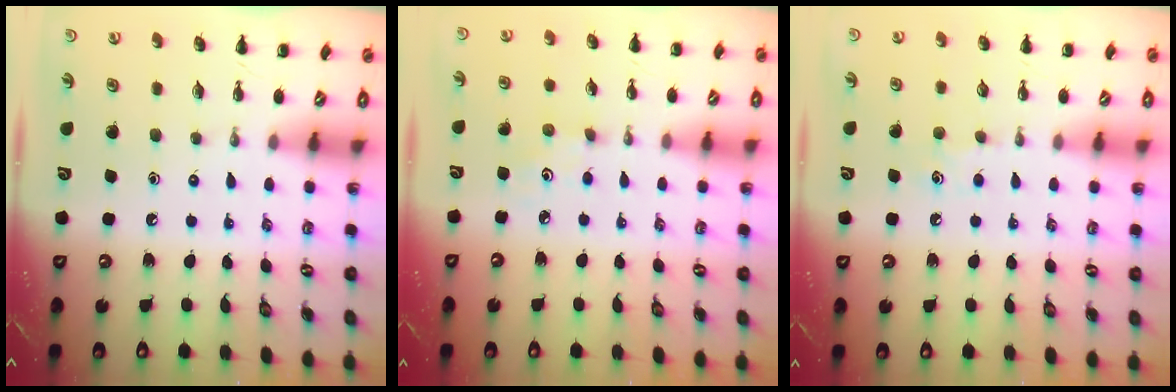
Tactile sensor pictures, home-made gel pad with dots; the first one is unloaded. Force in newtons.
{"total": 2.6, "press": 2.5, "slide": 0.7}
{"total": 4.6, "press": 4.4, "slide": 1.4}